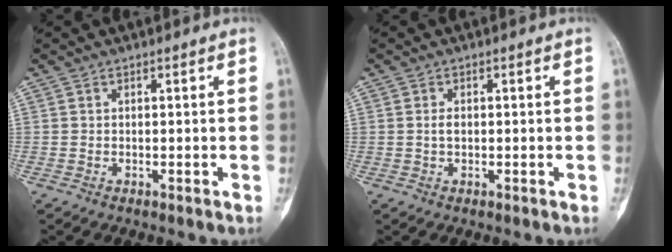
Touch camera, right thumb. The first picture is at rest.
{"total": 1.3, "force": [-0.1, 0.8, 1.1], "torque": [-0.020, 0.002, -0.004]}